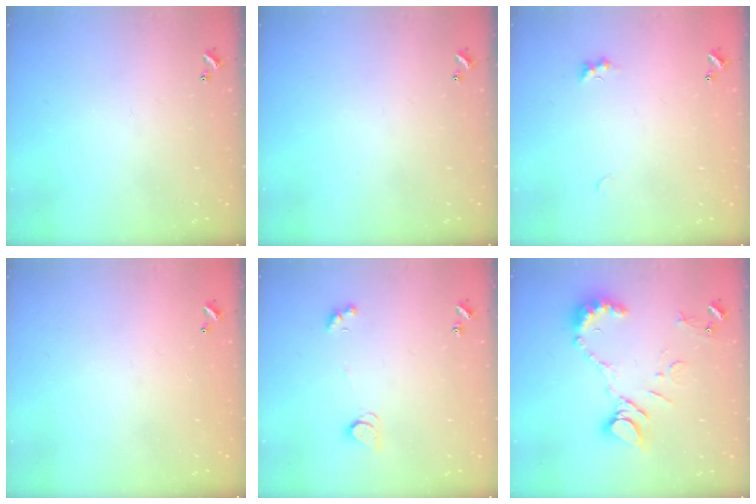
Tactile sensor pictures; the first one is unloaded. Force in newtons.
{"total": 0.0}
{"total": 1.4, "press": 1.3, "slide": 0.5}
{"total": 2.9, "press": 2.9, "slide": 0.1}
{"total": 2.1, "press": 2.1, "slide": 0.4}
{"total": 11.1, "press": 11.0, "slide": 1.3}